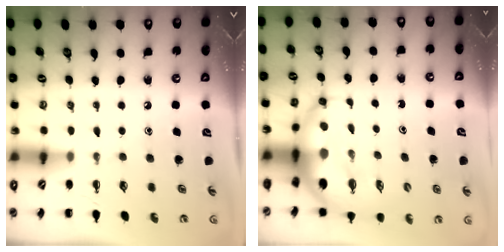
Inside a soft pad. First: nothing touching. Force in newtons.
{"total": 9.4, "press": 9.1, "slide": 2.4}